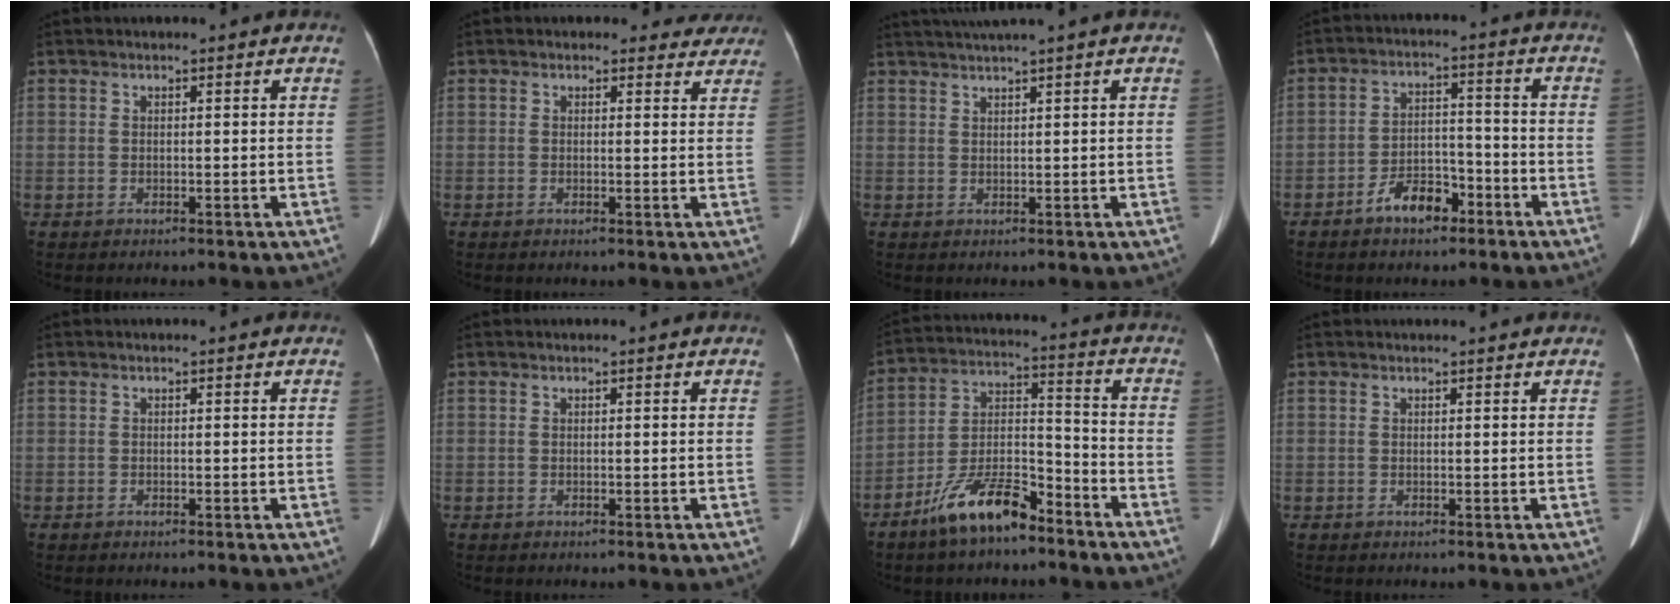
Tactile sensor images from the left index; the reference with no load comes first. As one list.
[{"total": 4.4, "force": [3.7, 2.4, -0.1], "torque": [0.022, -0.002, 0.018]}, {"total": 3.7, "force": [2.8, -1.2, 2.1], "torque": [-0.037, 0.016, 0.056]}, {"total": 6.4, "force": [-4.3, 3.1, 3.6], "torque": [-0.071, 0.016, -0.070]}, {"total": 0.0}, {"total": 0.0}, {"total": 11.5, "force": [-8.5, 3.2, 7.0], "torque": [-0.143, 0.005, -0.157]}, {"total": 1.4, "force": [1.4, 0.0, 0.3], "torque": [-0.008, 0.010, 0.018]}]